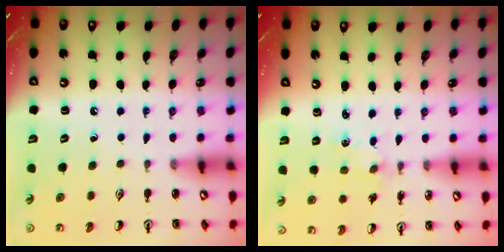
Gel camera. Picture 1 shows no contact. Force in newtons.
{"total": 0.0}